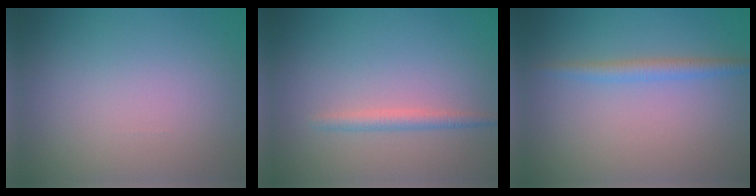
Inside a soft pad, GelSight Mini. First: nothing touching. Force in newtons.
{"total": 1.5, "press": 1.5, "slide": 0.0}
{"total": 1.9, "press": 1.9, "slide": 0.0}